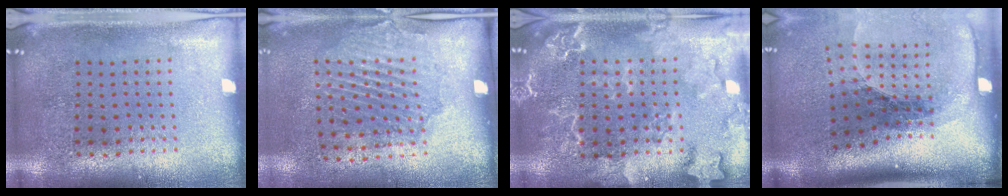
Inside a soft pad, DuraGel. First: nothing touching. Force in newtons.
{"total": 1.8, "press": 1.5, "slide": 0.9}
{"total": 2.4, "press": 2.4, "slide": 0.3}
{"total": 2.6, "press": 1.9, "slide": 1.8}